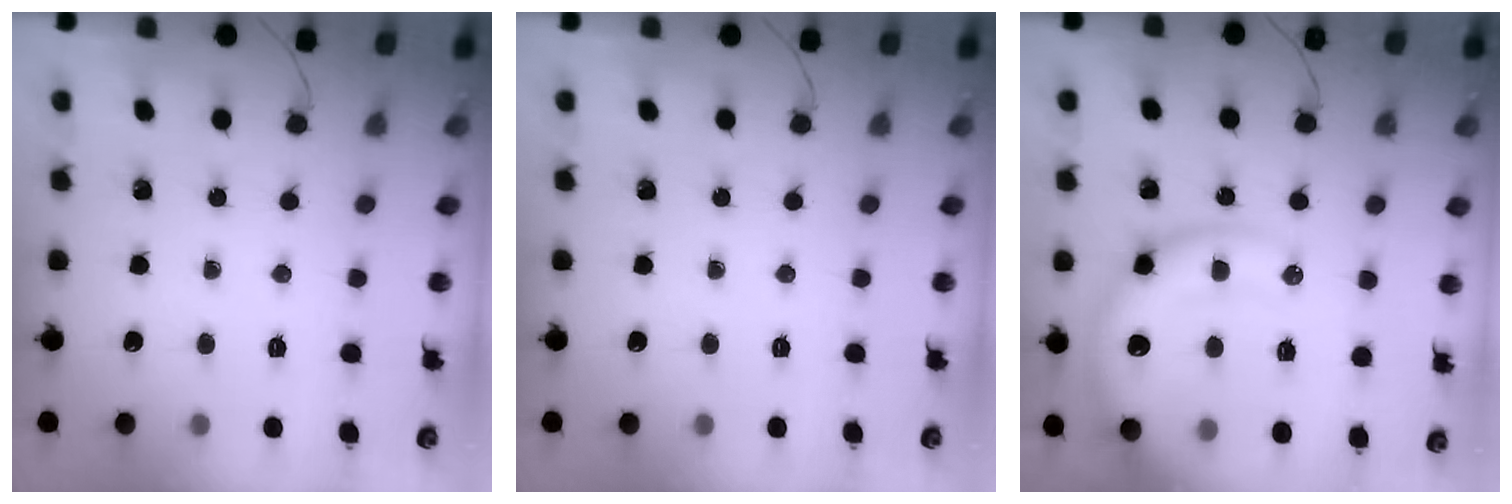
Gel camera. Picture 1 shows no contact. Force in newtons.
{"total": 0.0}
{"total": 16.3, "press": 16.1, "slide": 2.4}